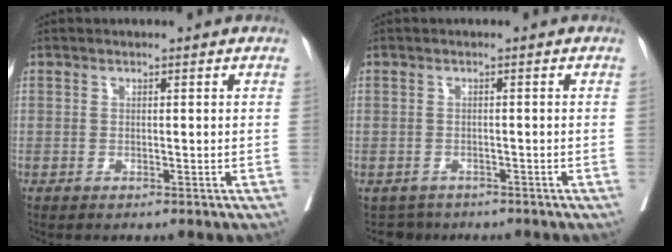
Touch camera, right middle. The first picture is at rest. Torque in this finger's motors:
{"motor_torque": [0.14, -0.18, 0.00, -0.02]}